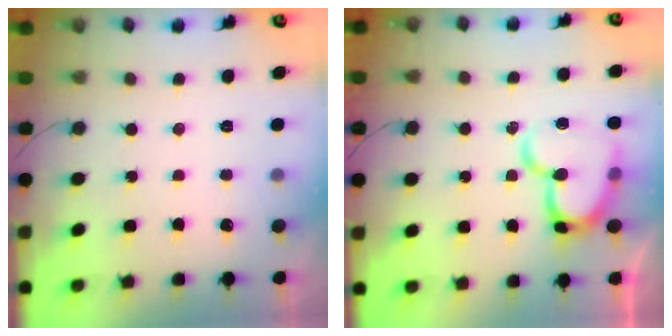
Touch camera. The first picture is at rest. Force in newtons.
{"total": 16.3, "press": 16.2, "slide": 1.5}